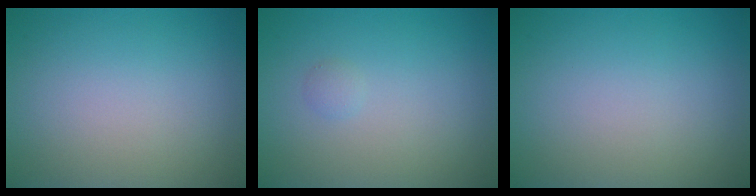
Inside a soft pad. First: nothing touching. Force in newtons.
{"total": 0.6, "press": 0.6, "slide": 0.1}
{"total": 0.0}